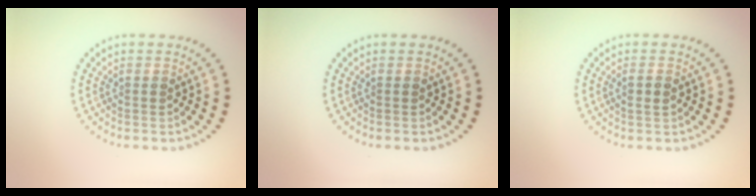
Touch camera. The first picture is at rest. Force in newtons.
{"total": 0.0}
{"total": 1.2, "press": 1.0, "slide": 0.6}